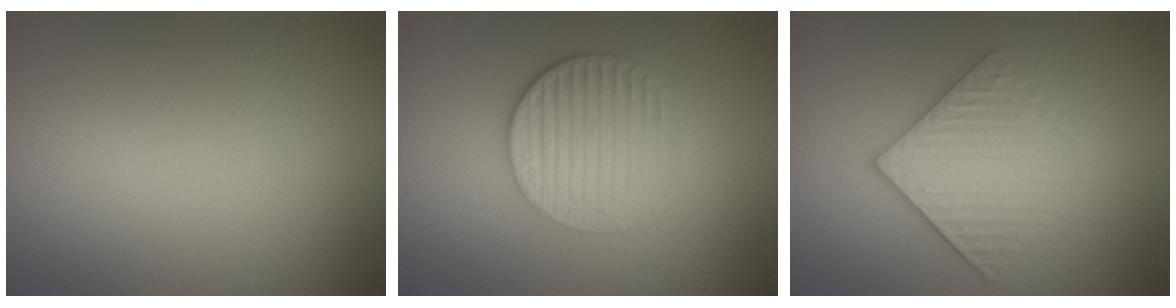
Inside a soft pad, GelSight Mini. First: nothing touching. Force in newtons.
{"total": 4.2, "press": 2.8, "slide": 3.0}
{"total": 4.0, "press": 3.3, "slide": 2.3}